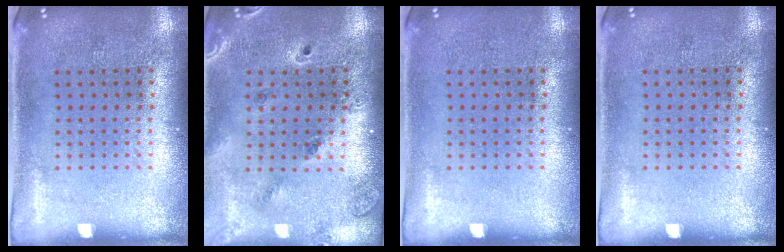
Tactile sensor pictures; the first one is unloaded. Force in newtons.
{"total": 1.3, "press": 1.3, "slide": 0.5}
{"total": 0.0}
{"total": 0.0}